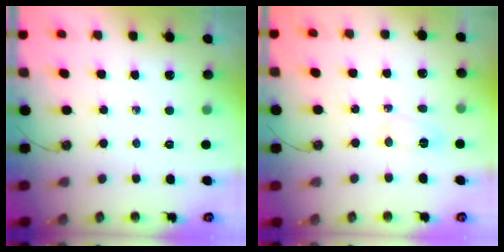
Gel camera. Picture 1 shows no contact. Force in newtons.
{"total": 3.9, "press": 3.9, "slide": 0.5}